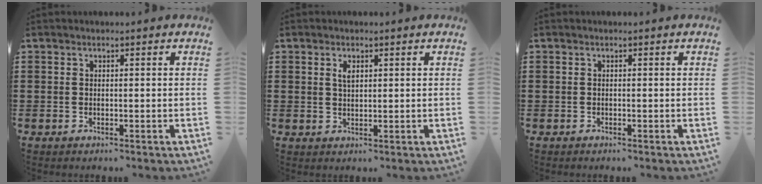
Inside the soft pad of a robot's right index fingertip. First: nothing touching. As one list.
[{"total": 1.9, "force": [0.8, 0.9, 1.4], "torque": [-0.032, 0.004, 0.014]}, {"total": 0.0}]